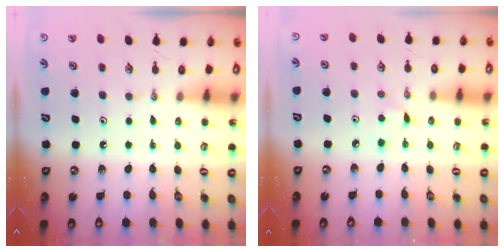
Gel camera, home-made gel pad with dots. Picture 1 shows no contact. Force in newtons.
{"total": 2.8, "press": 2.8, "slide": 0.4}